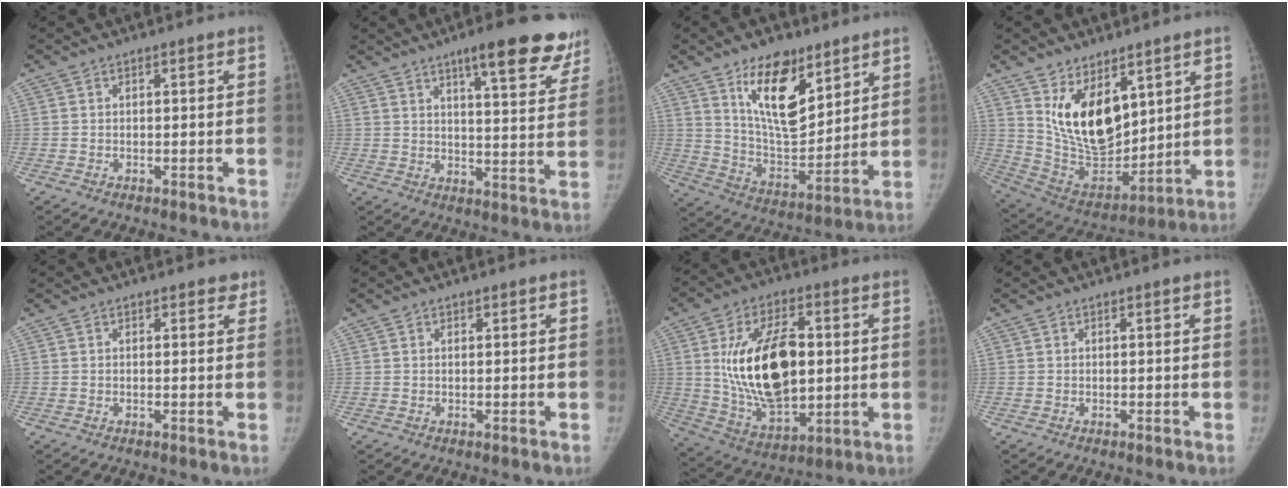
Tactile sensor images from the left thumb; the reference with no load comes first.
{"total": 16.3, "force": [11.2, 3.9, 11.2], "torque": [-0.100, -0.053, 0.139]}
{"total": 16.4, "force": [9.5, 7.9, 10.8], "torque": [-0.133, -0.066, 0.173]}
{"total": 16.6, "force": [6.9, 9.3, 11.9], "torque": [-0.155, -0.051, 0.153]}
{"total": 1.2, "force": [0.9, 0.8, 0.4], "torque": [0.017, -0.003, 0.005]}
{"total": 0.5, "force": [0.3, 0.4, 0.3], "torque": [-0.005, -0.001, 0.003]}
{"total": 21.8, "force": [2.2, 12.2, 17.9], "torque": [-0.282, -0.012, 0.050]}
{"total": 0.0}